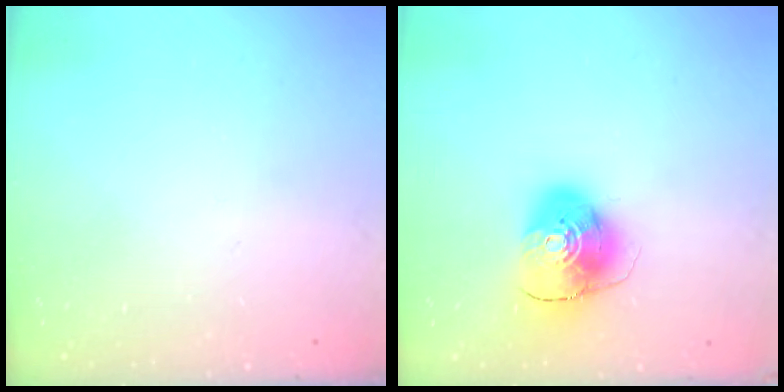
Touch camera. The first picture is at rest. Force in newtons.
{"total": 9.3, "press": 9.2, "slide": 1.2}